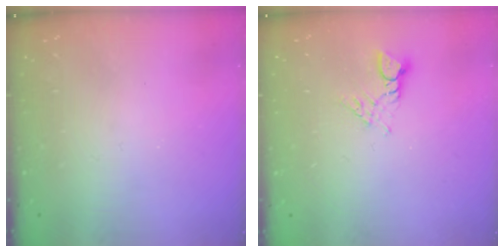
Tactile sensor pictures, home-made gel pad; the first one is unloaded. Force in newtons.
{"total": 3.8, "press": 3.8, "slide": 0.2}